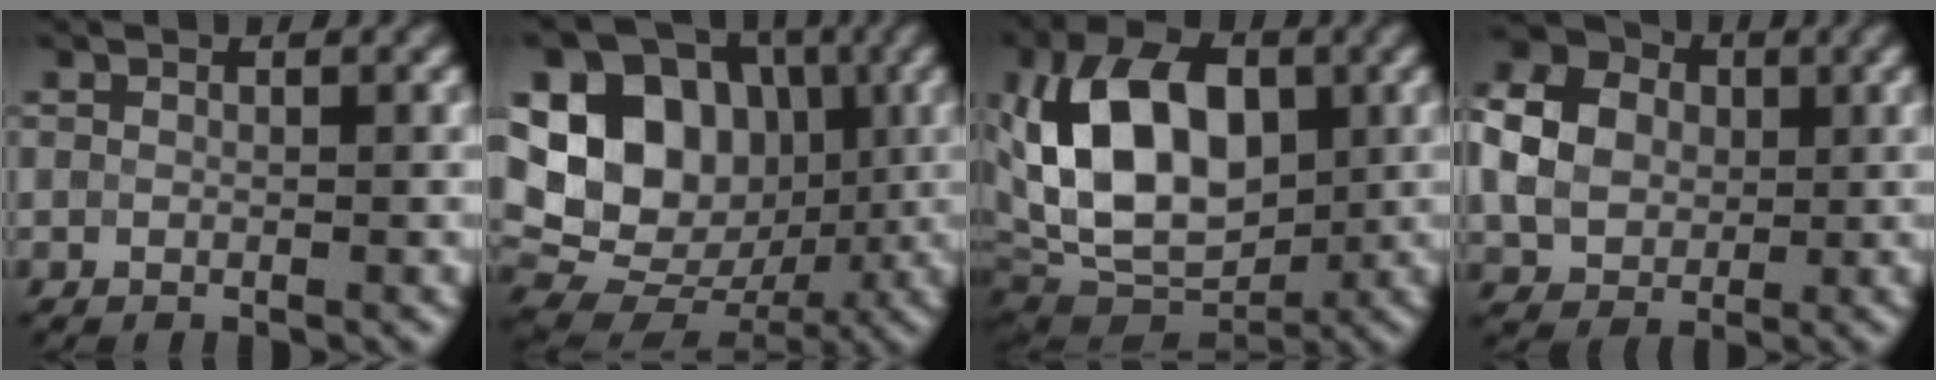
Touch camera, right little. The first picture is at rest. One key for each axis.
{"total": 15.7, "fx": 2.6, "fy": 13.3, "fz": 8.0, "tx": -0.167, "ty": 0.037, "tz": 0.036}
{"total": 12.3, "fx": 1.5, "fy": 7.7, "fz": 9.5, "tx": -0.172, "ty": 0.012, "tz": 0.019}
{"total": 6.8, "fx": 0.6, "fy": 5.5, "fz": 4.0, "tx": -0.103, "ty": 0.012, "tz": 0.013}